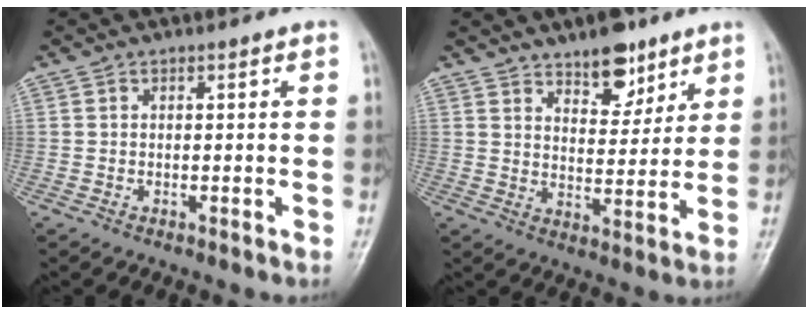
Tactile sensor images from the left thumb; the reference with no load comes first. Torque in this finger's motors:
{"motor_torque": [0.16, 0.18, -0.26, -0.31, 0.09]}